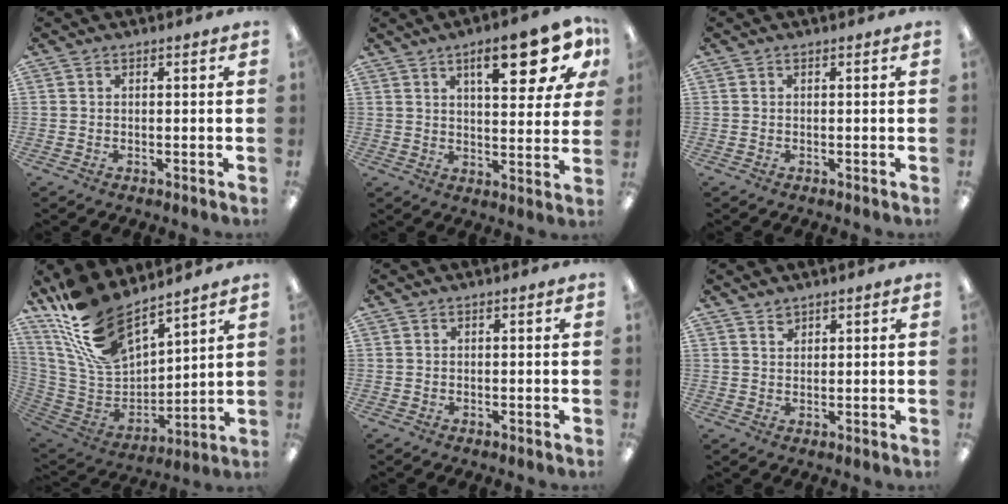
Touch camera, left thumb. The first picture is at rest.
{"total": 15.3, "force": [7.7, 5.0, 12.2], "torque": [-0.162, -0.028, 0.117]}
{"total": 0.0}
{"total": 19.1, "force": [14.6, 7.9, 9.4], "torque": [-0.218, -0.092, 0.269]}
{"total": 0.0}
{"total": 2.0, "force": [1.8, 0.9, 0.3], "torque": [0.000, -0.006, 0.033]}